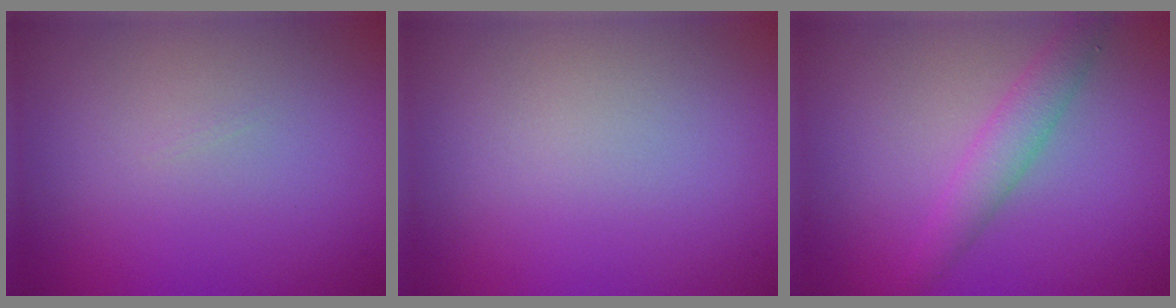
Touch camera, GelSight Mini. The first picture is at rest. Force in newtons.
{"total": 0.0}
{"total": 2.7, "press": 2.6, "slide": 0.1}